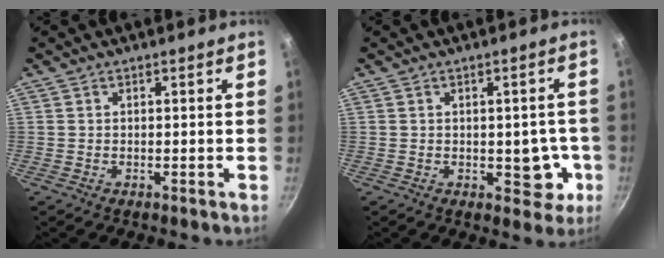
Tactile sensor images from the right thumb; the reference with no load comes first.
{"total": 6.1, "force": [-1.2, 3.9, 4.6], "torque": [-0.019, 0.010, -0.010]}